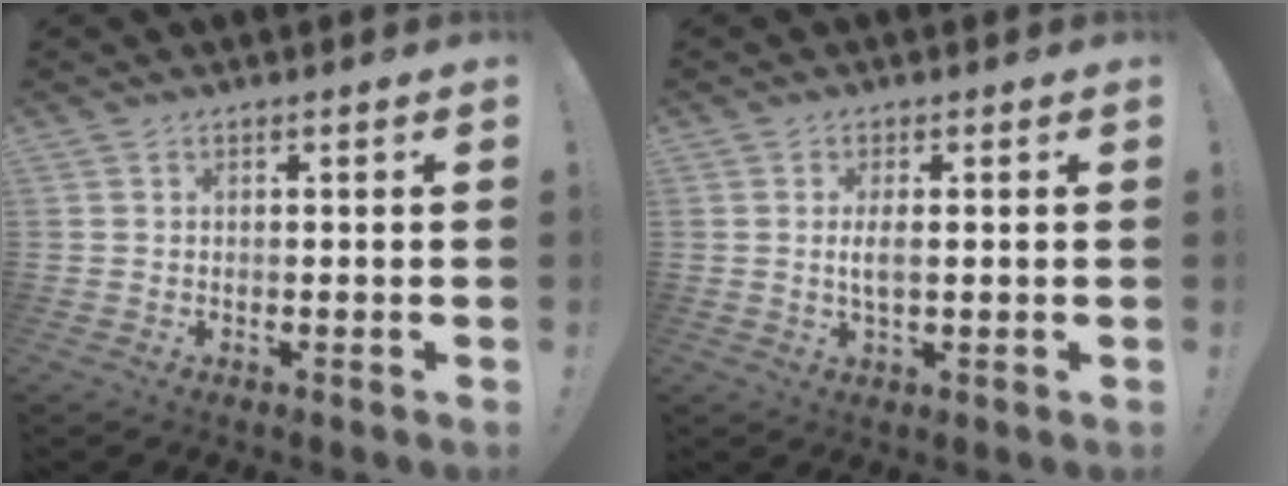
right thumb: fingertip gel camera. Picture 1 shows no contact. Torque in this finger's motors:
{"motor_torque": [0.16, 0.06, -0.13, 0.04, 0.03]}